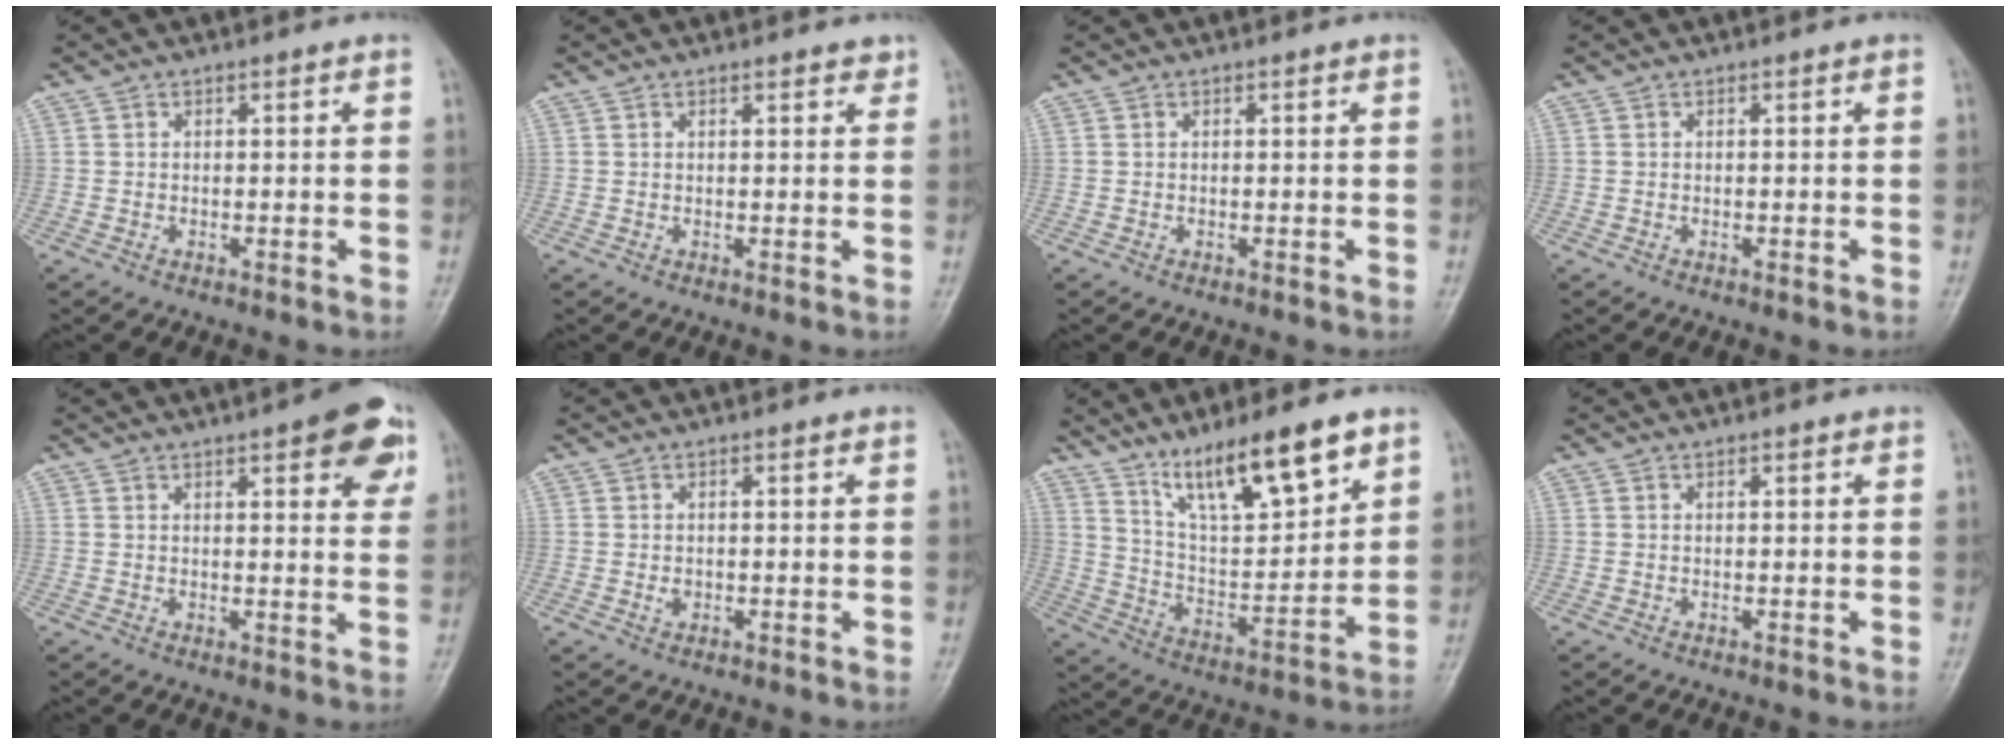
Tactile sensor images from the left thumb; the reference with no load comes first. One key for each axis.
{"total": 2.1, "fx": 1.6, "fy": 0.8, "fz": 1.0, "tx": -0.003, "ty": -0.005, "tz": 0.017}
{"total": 0.0}
{"total": 0.0}
{"total": 9.3, "fx": 4.6, "fy": 2.8, "fz": 7.6, "tx": -0.067, "ty": -0.013, "tz": 0.050}
{"total": 1.3, "fx": -0.1, "fy": 1.0, "fz": 0.7, "tx": -0.009, "ty": 0.000, "tz": 0.000}
{"total": 16.8, "fx": 11.1, "fy": 4.5, "fz": 11.8, "tx": -0.172, "ty": -0.056, "tz": 0.204}
{"total": 0.6, "fx": 0.3, "fy": 0.2, "fz": 0.4, "tx": -0.007, "ty": -0.001, "tz": 0.003}